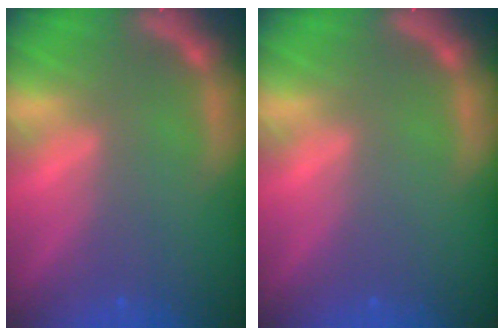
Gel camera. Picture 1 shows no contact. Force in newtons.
{"total": 0.0}